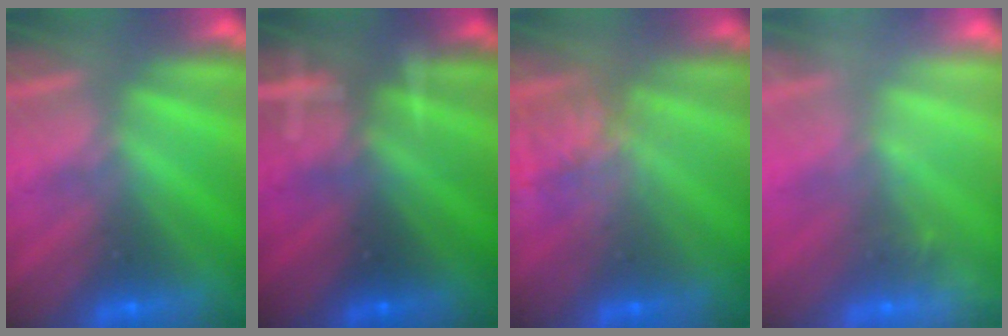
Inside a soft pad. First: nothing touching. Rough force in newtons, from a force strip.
{"total": 3.2}
{"total": 4.6}
{"total": 2.2}